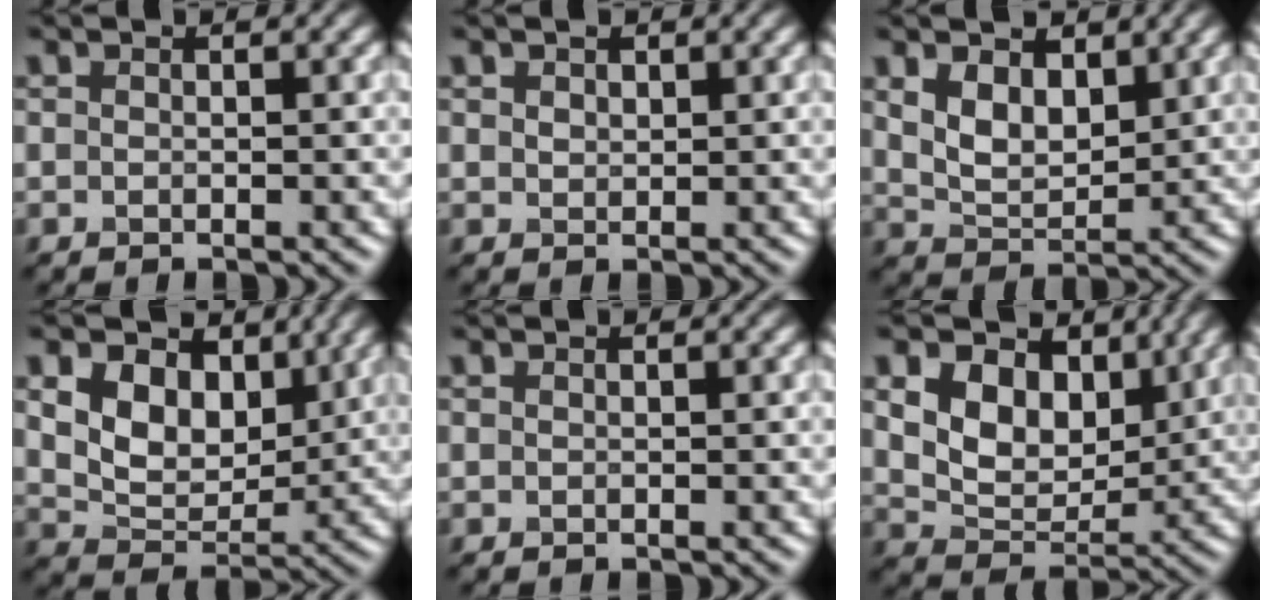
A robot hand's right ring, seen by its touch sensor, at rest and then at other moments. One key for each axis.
{"total": 1.1, "fx": 0.7, "fy": 0.7, "fz": 0.4, "tx": -0.009, "ty": 0.004, "tz": 0.011}
{"total": 4.2, "fx": 2.0, "fy": 2.4, "fz": 2.8, "tx": -0.065, "ty": -0.004, "tz": 0.036}
{"total": 7.5, "fx": 2.7, "fy": 5.2, "fz": 4.8, "tx": -0.100, "ty": -0.008, "tz": 0.042}
{"total": 0.0}
{"total": 8.3, "fx": 2.9, "fy": 5.6, "fz": 5.4, "tx": -0.107, "ty": -0.009, "tz": 0.046}